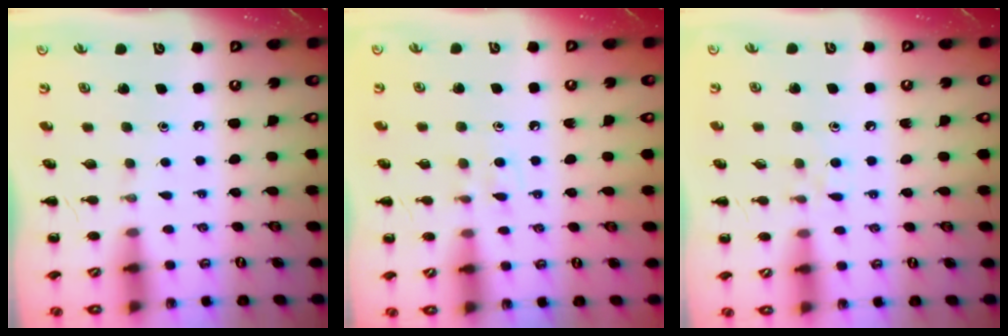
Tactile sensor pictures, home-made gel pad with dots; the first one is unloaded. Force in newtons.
{"total": 4.7, "press": 4.3, "slide": 1.8}
{"total": 6.7, "press": 6.2, "slide": 2.5}